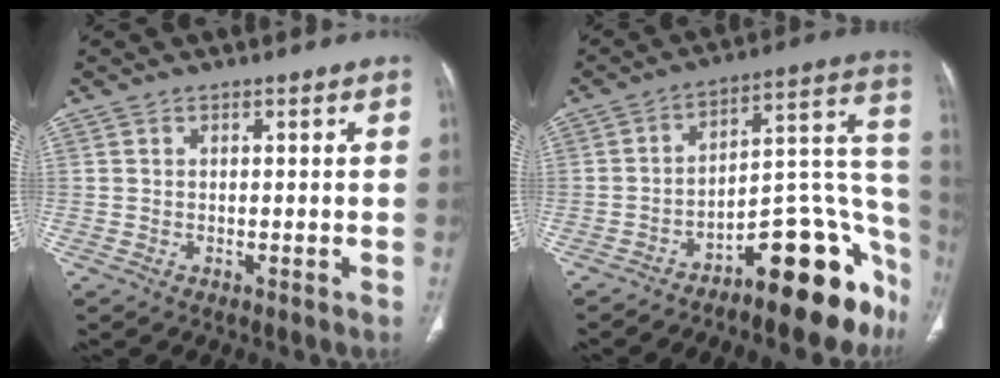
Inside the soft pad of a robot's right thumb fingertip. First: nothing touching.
{"total": 18.9, "force": [-11.8, 6.6, 13.3], "torque": [-0.088, 0.132, -0.172]}